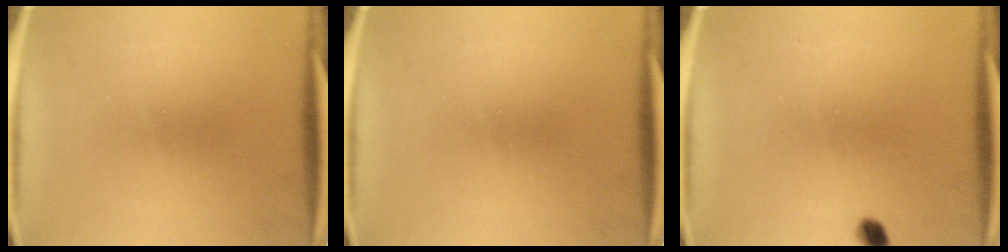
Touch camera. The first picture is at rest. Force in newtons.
{"total": 0.0}
{"total": 1.8}